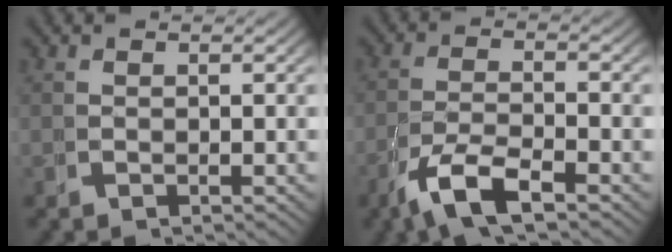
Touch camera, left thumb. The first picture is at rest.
{"total": 5.5, "force": [-2.4, 2.5, 4.2], "torque": [-0.090, -0.014, -0.039]}